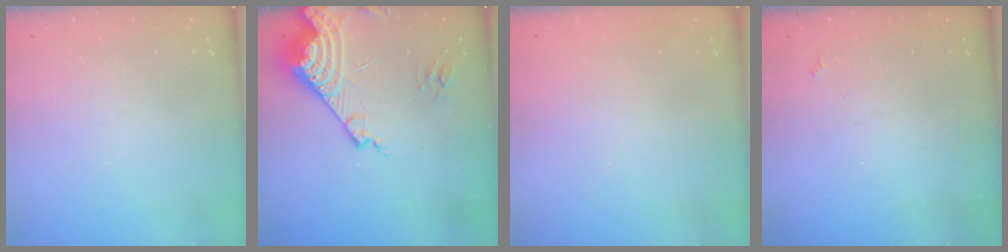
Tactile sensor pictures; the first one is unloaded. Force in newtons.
{"total": 14.9, "press": 14.8, "slide": 1.5}
{"total": 1.2, "press": 1.2, "slide": 0.1}
{"total": 2.1, "press": 2.0, "slide": 0.4}